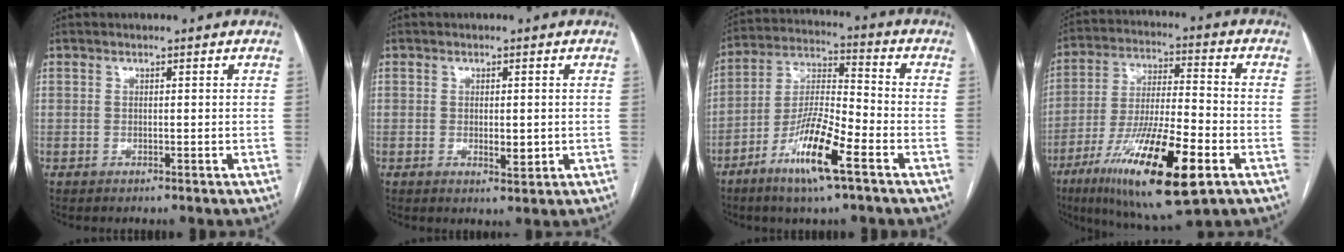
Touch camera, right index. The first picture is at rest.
{"total": 2.6, "force": [-0.3, 0.9, 2.4], "torque": [-0.041, -0.005, -0.001]}
{"total": 12.7, "force": [-6.9, 1.4, 10.6], "torque": [-0.210, -0.013, -0.131]}
{"total": 19.8, "force": [-9.5, 3.2, 17.1], "torque": [-0.319, -0.034, -0.159]}